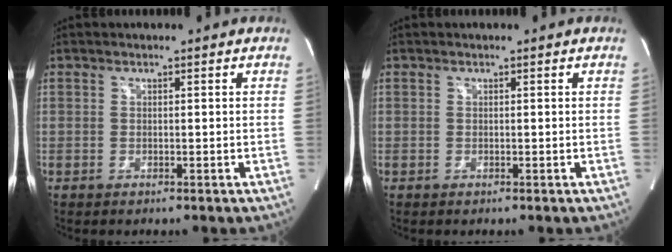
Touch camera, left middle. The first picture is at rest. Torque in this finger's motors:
{"motor_torque": [0.00, 0.00, 0.00, 0.00]}